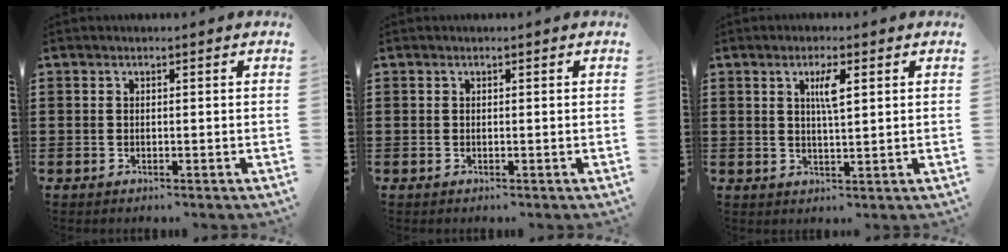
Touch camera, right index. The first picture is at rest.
{"total": 0.0}
{"total": 3.5, "force": [1.2, 0.7, 3.2], "torque": [-0.058, 0.003, 0.015]}